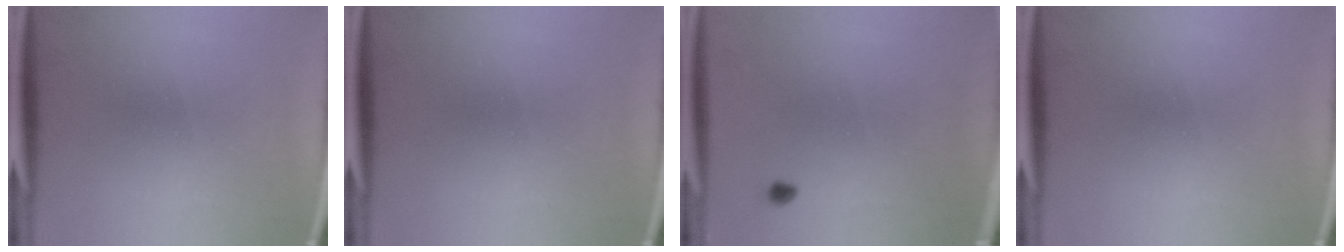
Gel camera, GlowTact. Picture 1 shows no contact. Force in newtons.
{"total": 0.0}
{"total": 0.8}
{"total": 0.0}